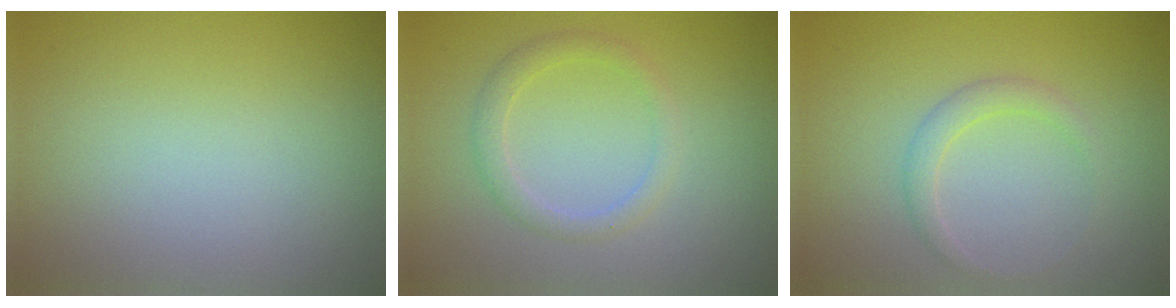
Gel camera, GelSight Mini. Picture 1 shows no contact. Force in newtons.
{"total": 1.9, "press": 1.9, "slide": 0.1}
{"total": 1.5, "press": 1.5, "slide": 0.1}